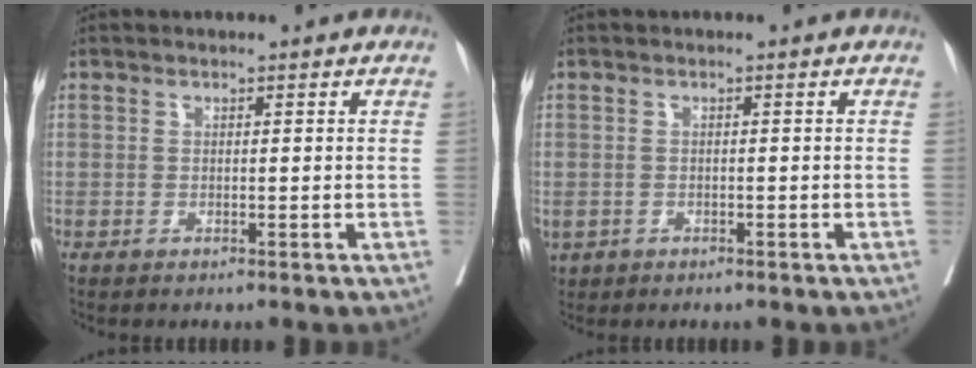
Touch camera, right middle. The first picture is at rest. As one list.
[{"total": 3.1, "force": [-1.4, 2.5, 1.2], "torque": [-0.038, -0.001, -0.015]}]